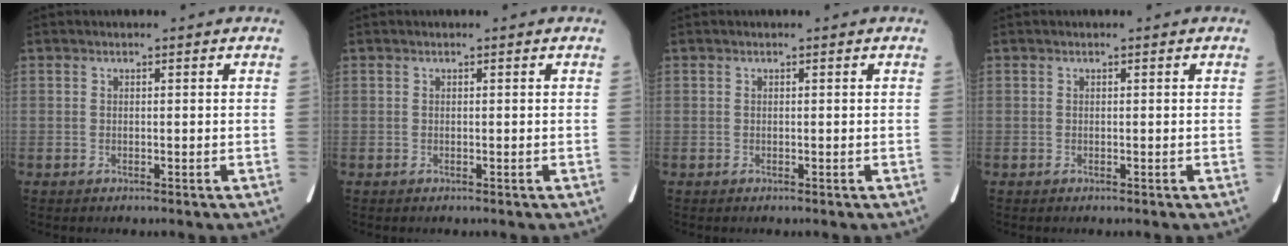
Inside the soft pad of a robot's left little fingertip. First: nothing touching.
{"total": 0.0}
{"total": 0.0}
{"total": 0.0}